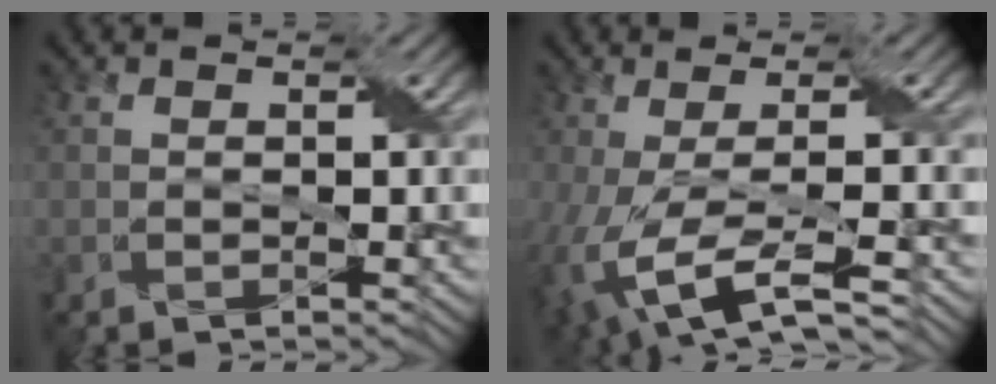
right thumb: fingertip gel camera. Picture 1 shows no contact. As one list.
[{"total": 10.6, "force": [-3.9, 3.6, 9.1], "torque": [-0.187, -0.026, -0.055]}]